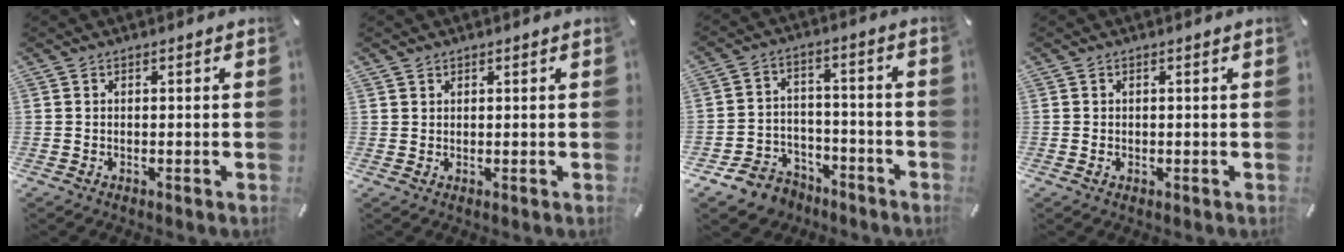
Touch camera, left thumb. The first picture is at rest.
{"total": 1.1, "force": [0.8, 0.7, -0.3], "torque": [0.007, 0.002, 0.015]}
{"total": 8.0, "force": [-5.8, 5.3, 1.3], "torque": [-0.022, 0.041, -0.108]}
{"total": 1.0, "force": [-0.2, 0.5, 0.8], "torque": [-0.015, 0.002, -0.004]}